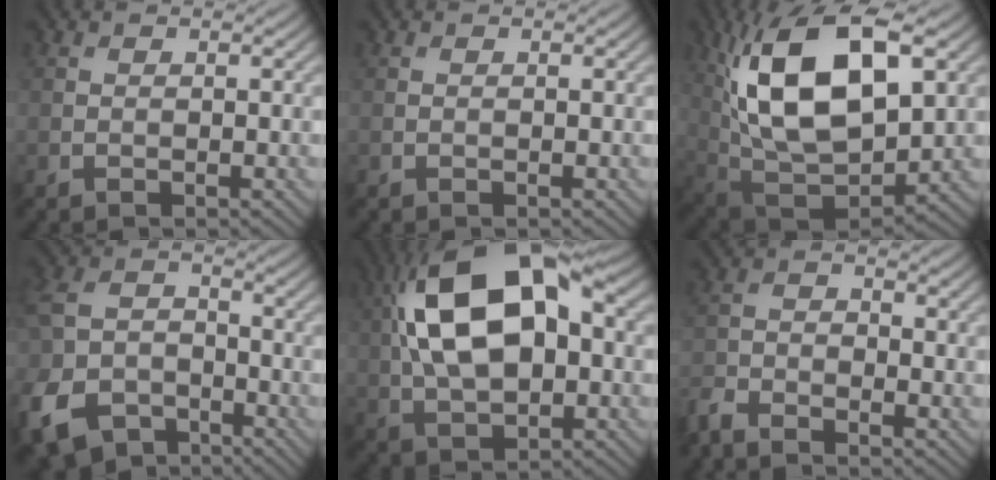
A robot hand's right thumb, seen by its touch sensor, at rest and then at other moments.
{"total": 0.0}
{"total": 17.9, "force": [4.7, 9.2, 14.6], "torque": [-0.284, 0.014, 0.080]}
{"total": 12.2, "force": [-6.6, 8.4, 6.0], "torque": [-0.184, -0.046, -0.127]}
{"total": 16.8, "force": [2.8, 9.2, 13.8], "torque": [-0.258, 0.026, 0.036]}
{"total": 3.5, "force": [-3.2, 0.8, 1.1], "torque": [-0.028, -0.010, -0.080]}